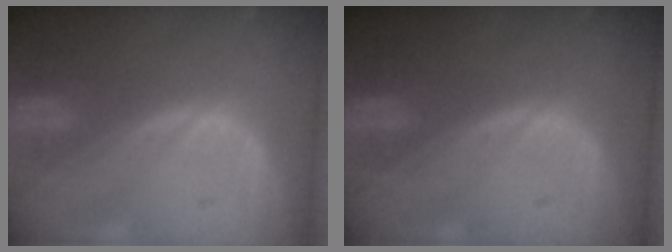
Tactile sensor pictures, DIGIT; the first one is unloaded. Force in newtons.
{"total": 0.0}